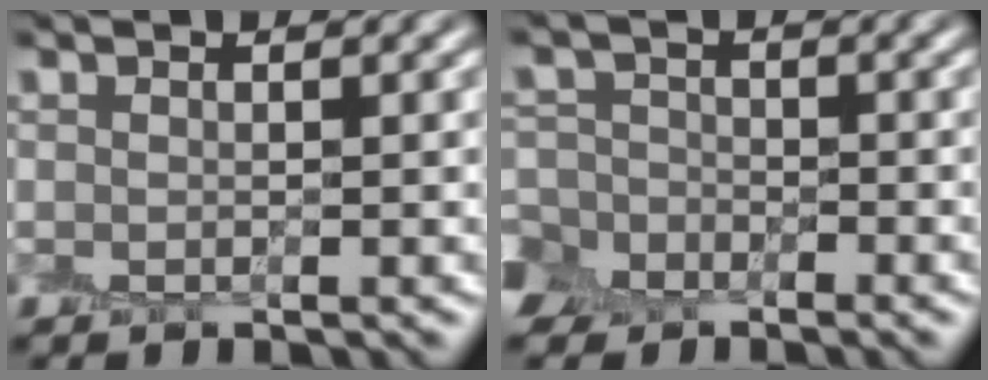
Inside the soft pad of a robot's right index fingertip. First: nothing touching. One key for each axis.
{"total": 5.9, "fx": -3.7, "fy": 4.2, "fz": 1.8, "tx": -0.022, "ty": -0.011, "tz": -0.073}